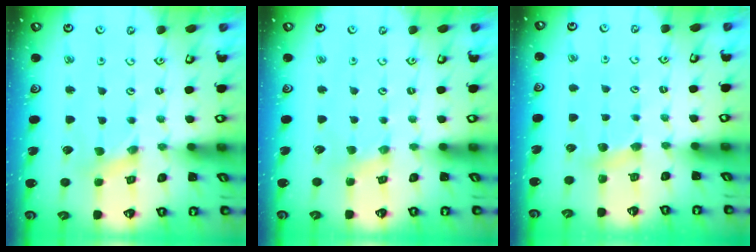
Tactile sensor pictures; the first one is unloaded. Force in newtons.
{"total": 2.7, "press": 2.6, "slide": 0.4}
{"total": 4.2, "press": 4.1, "slide": 0.8}